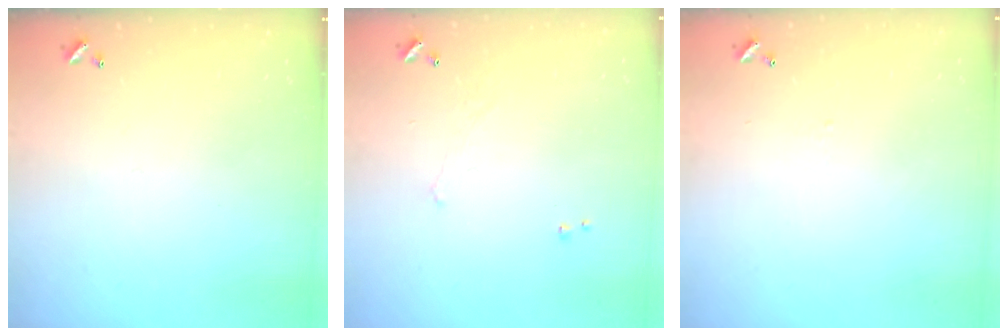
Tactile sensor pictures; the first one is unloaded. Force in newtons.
{"total": 1.1, "press": 1.0, "slide": 0.6}
{"total": 2.1, "press": 2.1, "slide": 0.2}